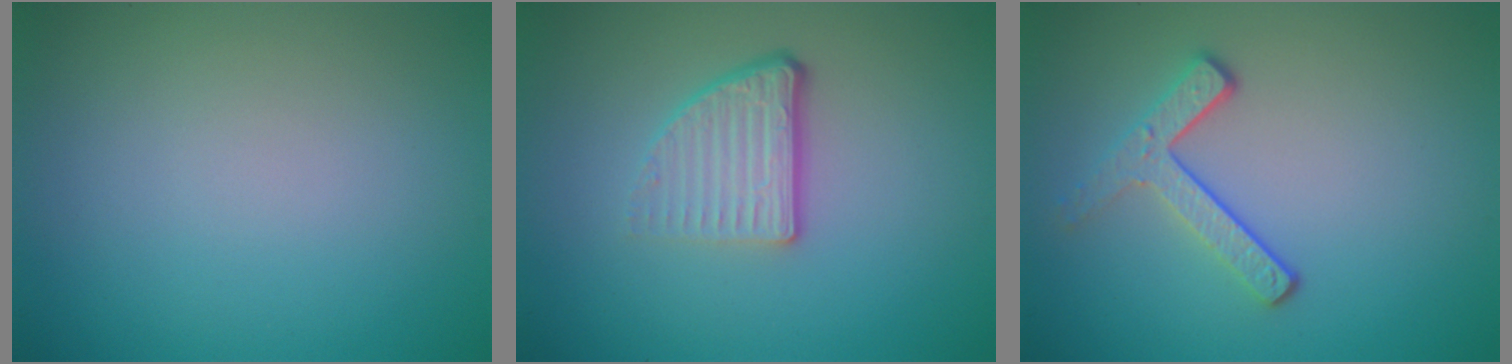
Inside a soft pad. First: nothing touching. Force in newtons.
{"total": 3.8, "press": 2.4, "slide": 2.9}
{"total": 2.9, "press": 2.3, "slide": 1.7}